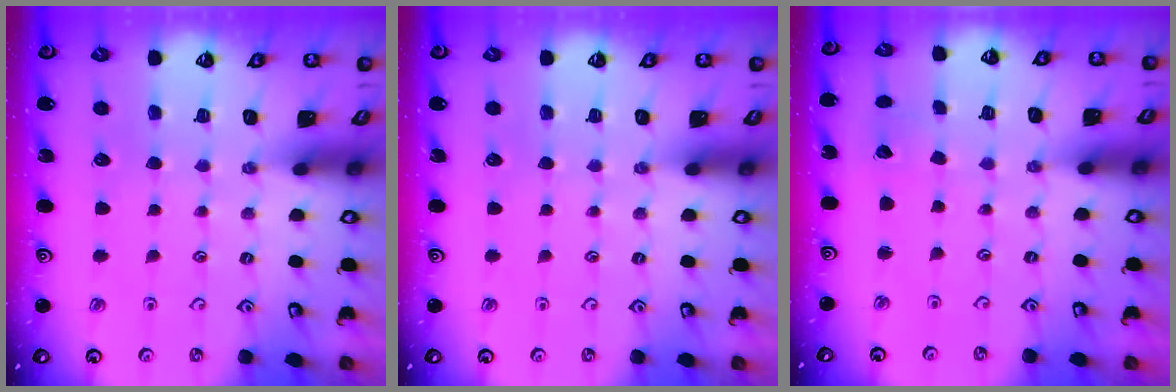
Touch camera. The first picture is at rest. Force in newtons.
{"total": 0.0}
{"total": 2.7, "press": 2.7, "slide": 0.3}